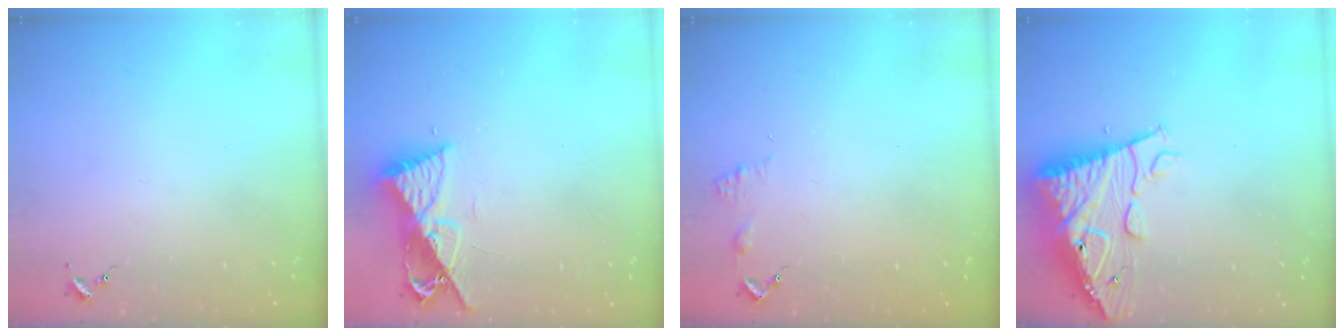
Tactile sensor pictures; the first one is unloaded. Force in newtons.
{"total": 9.2, "press": 9.1, "slide": 0.9}
{"total": 6.7, "press": 6.7, "slide": 0.5}
{"total": 17.8, "press": 17.7, "slide": 1.6}